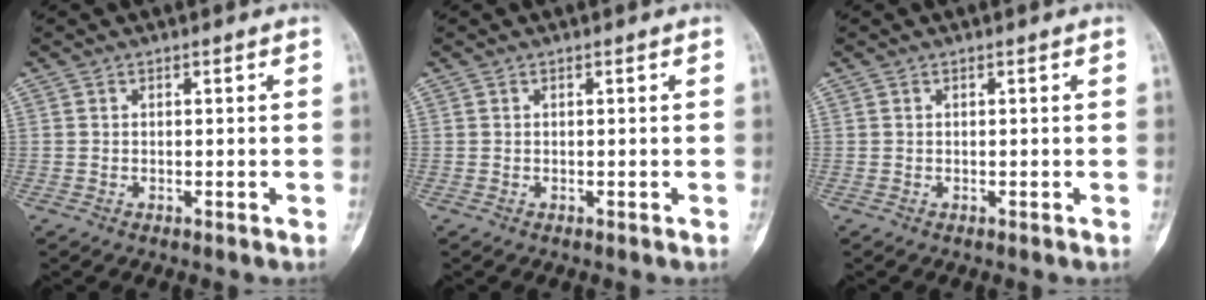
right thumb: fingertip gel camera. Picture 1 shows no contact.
{"total": 0.0}
{"total": 0.0}